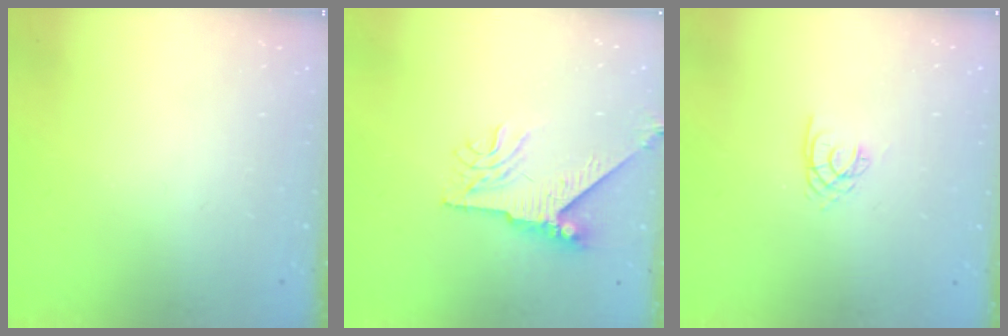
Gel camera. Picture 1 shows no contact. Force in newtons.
{"total": 8.3, "press": 8.2, "slide": 0.8}
{"total": 2.1, "press": 2.1, "slide": 0.3}